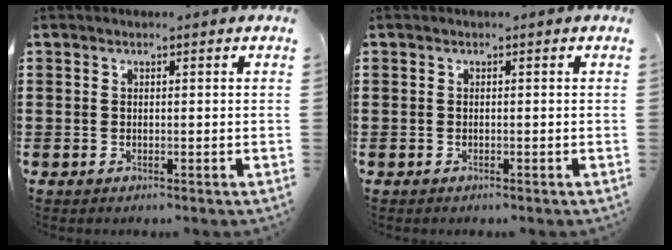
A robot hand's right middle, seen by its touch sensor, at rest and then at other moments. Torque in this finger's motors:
{"motor_torque": [-0.10, 0.04, -0.02, 0.00]}